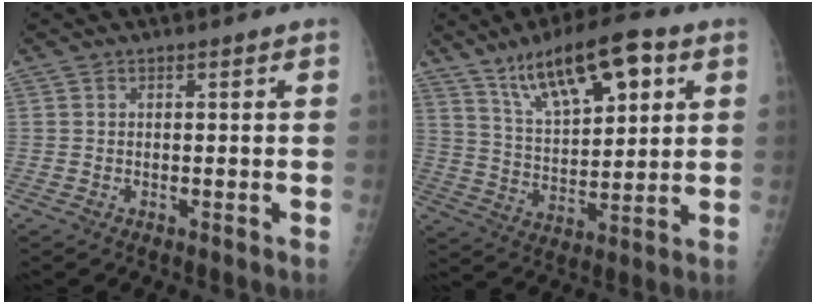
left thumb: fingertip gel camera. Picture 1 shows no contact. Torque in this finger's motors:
{"motor_torque": [0.25, 0.56, 0.20, -0.36, 0.13]}